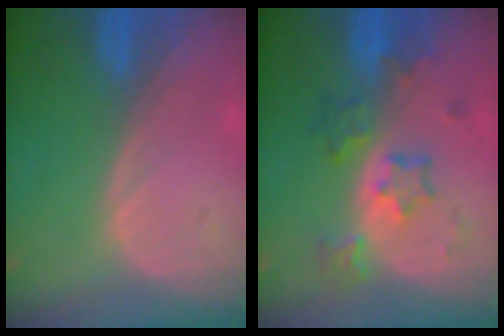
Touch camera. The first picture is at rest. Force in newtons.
{"total": 6.1, "press": 5.8, "slide": 1.7}